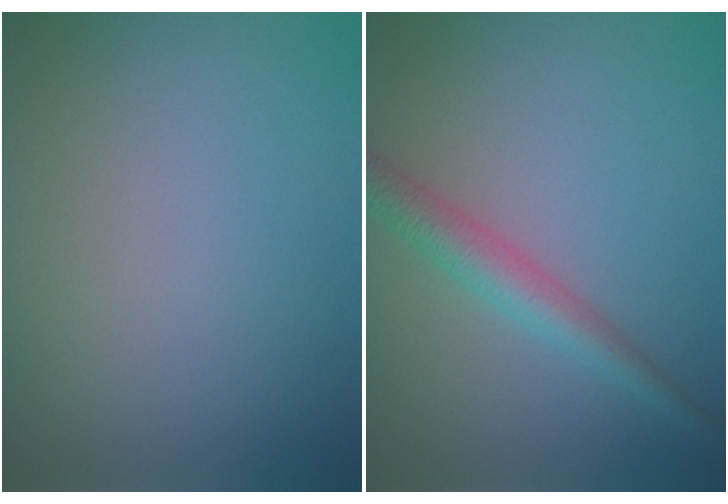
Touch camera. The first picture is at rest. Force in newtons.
{"total": 3.2, "press": 3.2, "slide": 0.1}